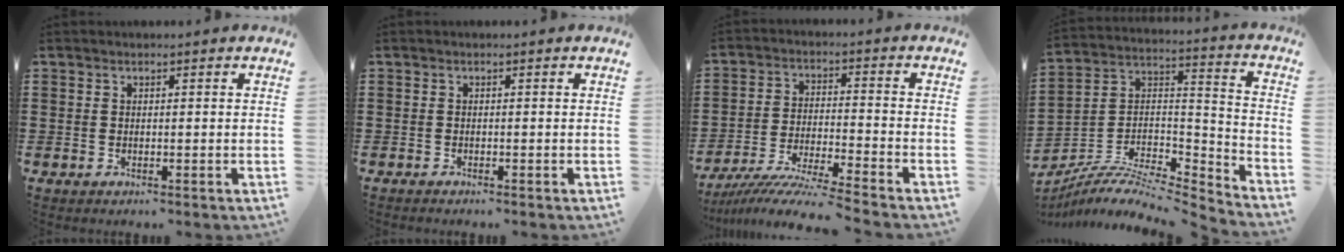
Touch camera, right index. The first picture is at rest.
{"total": 0.5, "force": [-0.5, -0.2, 0.1], "torque": [-0.003, -0.004, -0.009]}
{"total": 7.5, "force": [-6.8, -1.1, 2.8], "torque": [-0.068, -0.021, -0.138]}
{"total": 6.4, "force": [-5.3, 1.8, 3.2], "torque": [-0.072, -0.013, -0.110]}